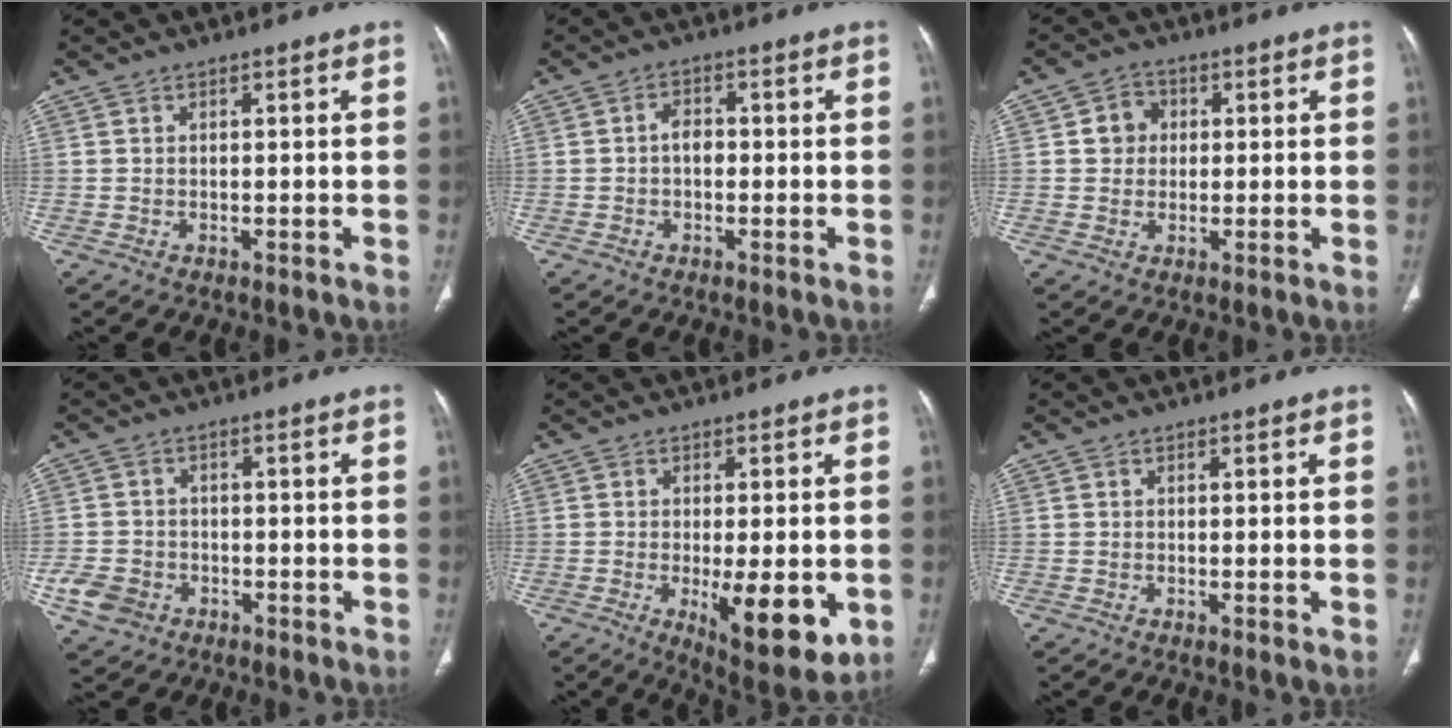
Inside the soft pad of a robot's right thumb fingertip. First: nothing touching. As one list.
[{"total": 2.8, "force": [-0.4, 2.0, 1.9], "torque": [-0.018, 0.012, -0.013]}, {"total": 4.7, "force": [0.7, 4.3, 1.8], "torque": [-0.006, 0.005, 0.006]}, {"total": 5.4, "force": [-2.4, 4.3, 2.1], "torque": [-0.035, 0.014, -0.040]}, {"total": 12.7, "force": [-3.1, 4.4, 11.5], "torque": [-0.153, -0.024, -0.037]}, {"total": 0.6, "force": [-0.1, 0.1, 0.6], "torque": [-0.016, -0.004, -0.004]}]